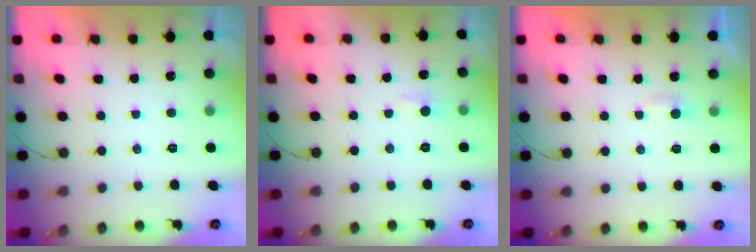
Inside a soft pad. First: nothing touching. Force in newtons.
{"total": 4.7, "press": 4.7, "slide": 0.6}
{"total": 2.4, "press": 2.4, "slide": 0.2}